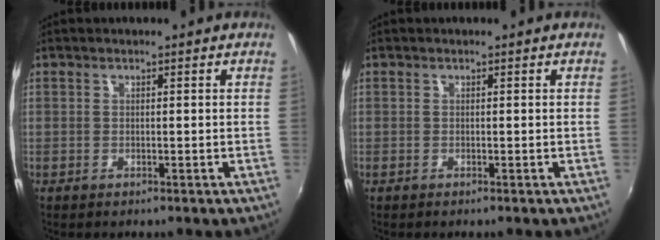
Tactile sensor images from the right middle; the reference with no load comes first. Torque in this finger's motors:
{"motor_torque": [0.00, 0.00, 0.00, 0.00]}